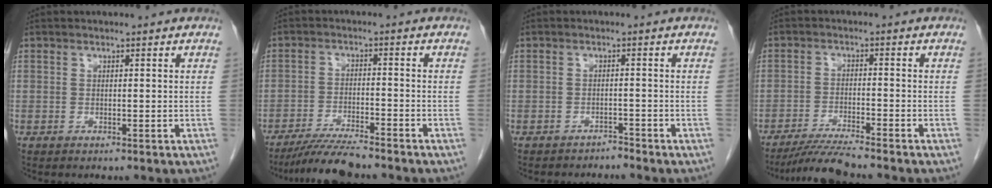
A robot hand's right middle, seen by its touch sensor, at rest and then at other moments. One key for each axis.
{"total": 6.7, "fx": -6.0, "fy": -0.1, "fz": 3.0, "tx": -0.051, "ty": -0.022, "tz": -0.109}
{"total": 1.8, "fx": -1.7, "fy": 0.1, "fz": -0.5, "tx": 0.013, "ty": -0.005, "tz": -0.024}
{"total": 5.5, "fx": -5.0, "fy": -1.1, "fz": 2.1, "tx": -0.039, "ty": -0.023, "tz": -0.095}